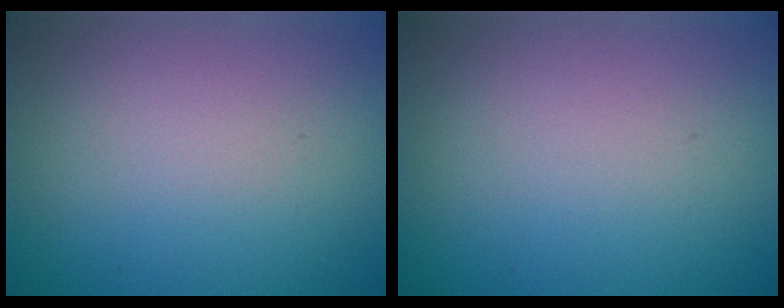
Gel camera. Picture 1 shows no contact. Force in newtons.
{"total": 0.0}